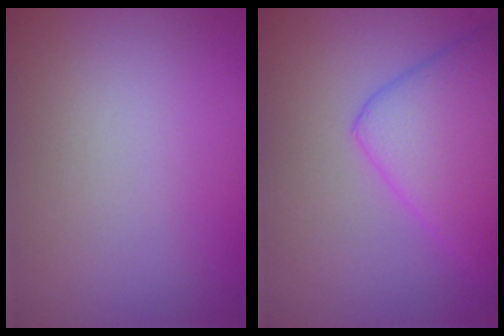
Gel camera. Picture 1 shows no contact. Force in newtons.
{"total": 4.1, "press": 4.1, "slide": 0.2}